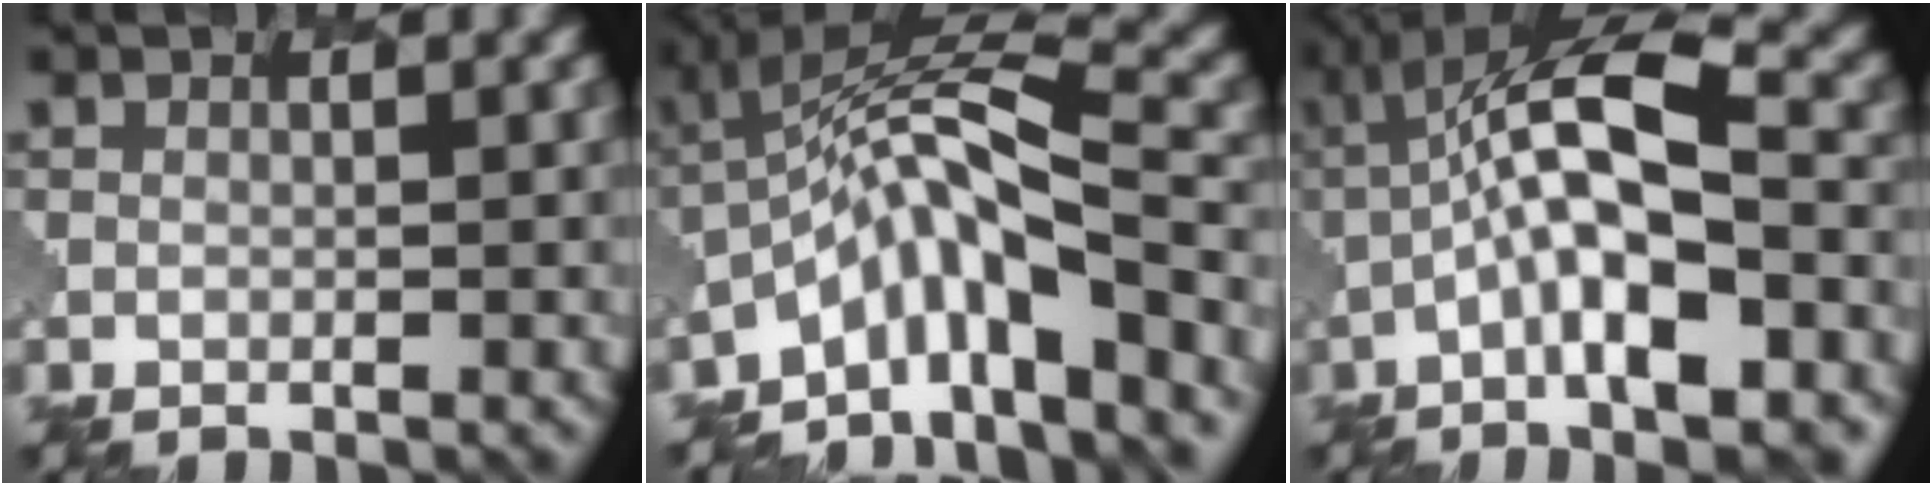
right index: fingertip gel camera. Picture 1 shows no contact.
{"total": 8.1, "force": [-4.3, 1.9, 6.6], "torque": [-0.112, 0.014, -0.078]}
{"total": 10.5, "force": [-2.2, 2.8, 9.8], "torque": [-0.174, 0.020, -0.033]}